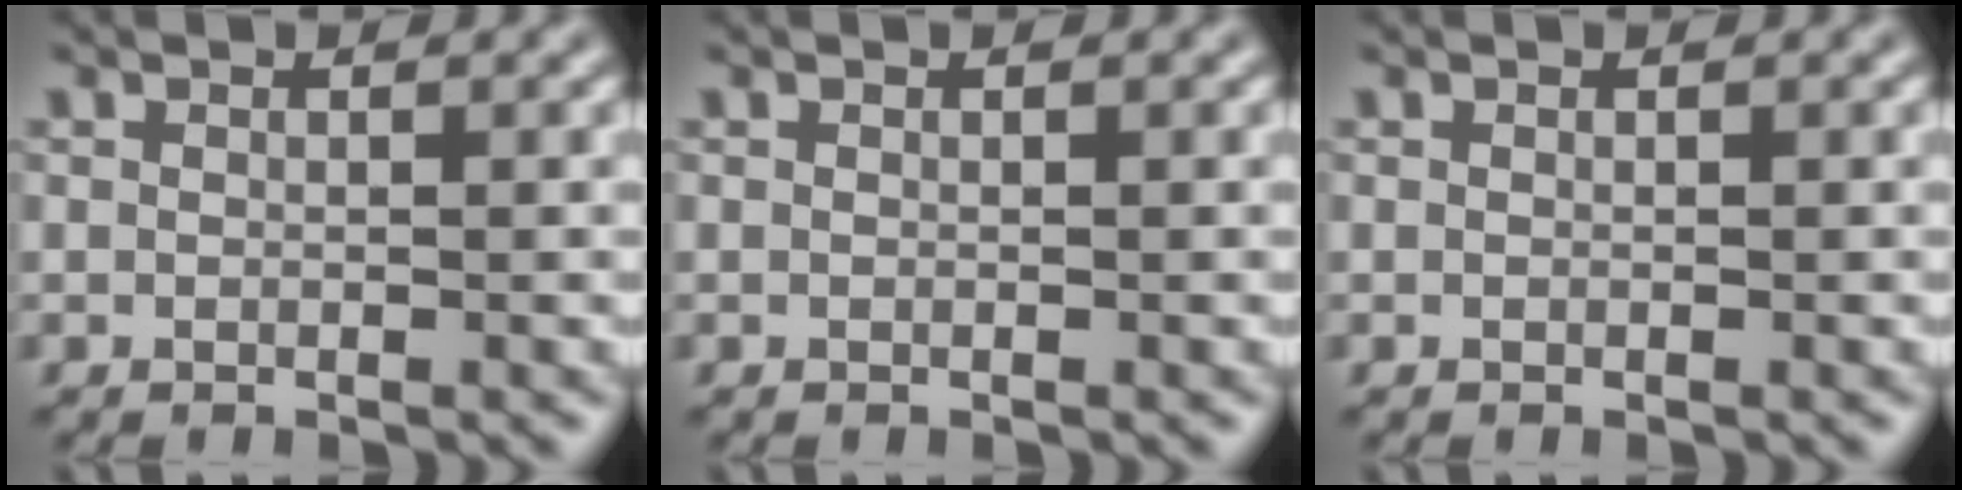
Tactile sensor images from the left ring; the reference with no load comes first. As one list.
[{"total": 0.0}, {"total": 0.0}]